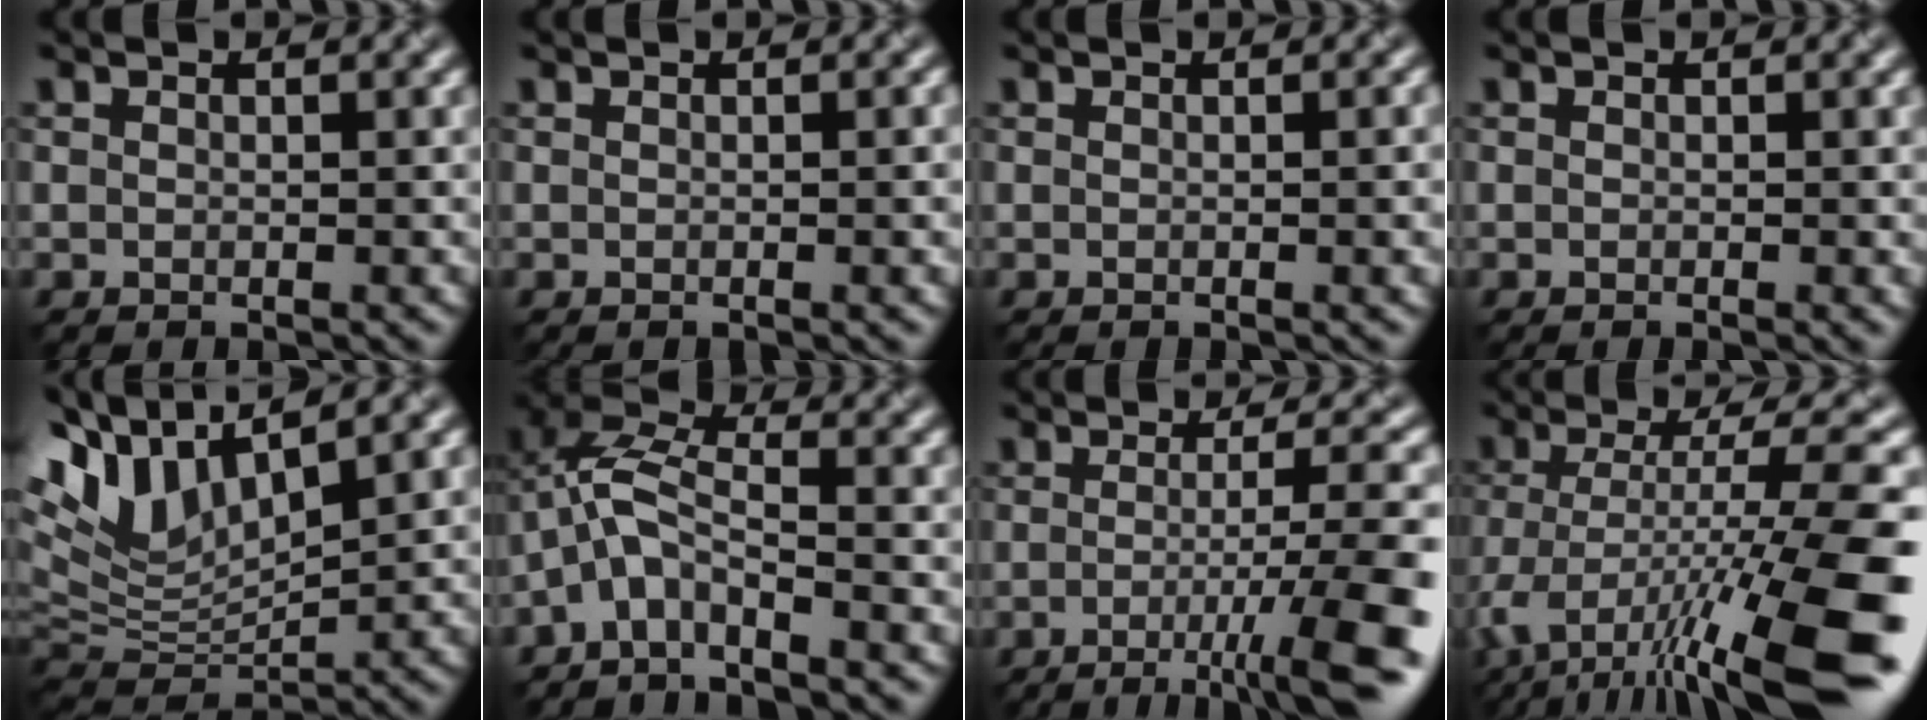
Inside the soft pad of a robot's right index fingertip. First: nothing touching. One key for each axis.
{"total": 1.6, "fx": -0.2, "fy": 0.5, "fz": 1.5, "tx": -0.011, "ty": 0.002, "tz": -0.007}
{"total": 1.9, "fx": -0.2, "fy": 0.6, "fz": 1.8, "tx": -0.015, "ty": 0.002, "tz": -0.008}
{"total": 0.6, "fx": -0.2, "fy": 0.1, "fz": 0.6, "tx": -0.006, "ty": -0.003, "tz": -0.006}
{"total": 8.4, "fx": 4.9, "fy": 3.4, "fz": 5.9, "tx": -0.132, "ty": 0.014, "tz": 0.090}
{"total": 4.5, "fx": -2.4, "fy": 1.6, "fz": 3.5, "tx": -0.072, "ty": 0.012, "tz": -0.058}
{"total": 8.9, "fx": -2.9, "fy": 1.5, "fz": 8.3, "tx": -0.110, "ty": -0.003, "tz": -0.051}
{"total": 13.6, "fx": -5.6, "fy": 3.1, "fz": 12.0, "tx": -0.207, "ty": -0.005, "tz": -0.090}